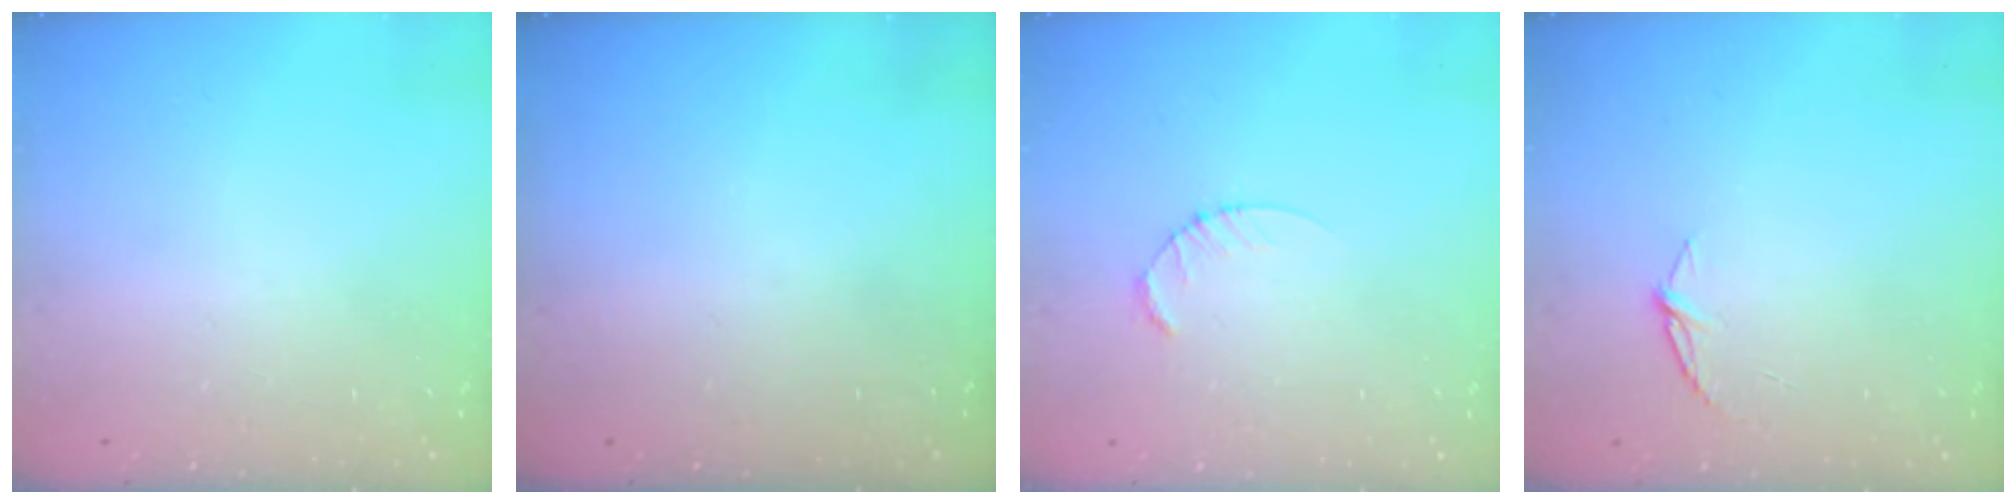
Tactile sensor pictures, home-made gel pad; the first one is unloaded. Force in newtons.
{"total": 0.0}
{"total": 2.6, "press": 2.6, "slide": 0.4}
{"total": 4.8, "press": 4.8, "slide": 0.5}